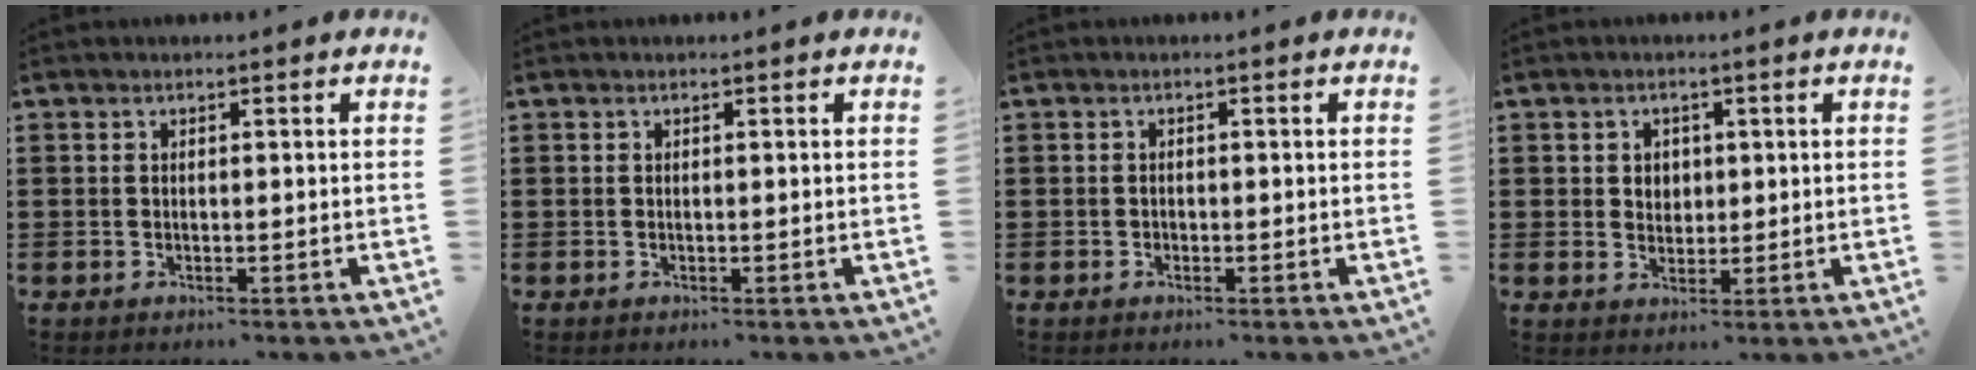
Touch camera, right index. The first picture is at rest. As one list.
[{"total": 0.0}, {"total": 0.6, "force": [-0.4, 0.4, 0.2], "torque": [-0.005, 0.000, -0.008]}, {"total": 2.2, "force": [0.6, 2.0, 0.7], "torque": [-0.022, 0.009, 0.010]}]